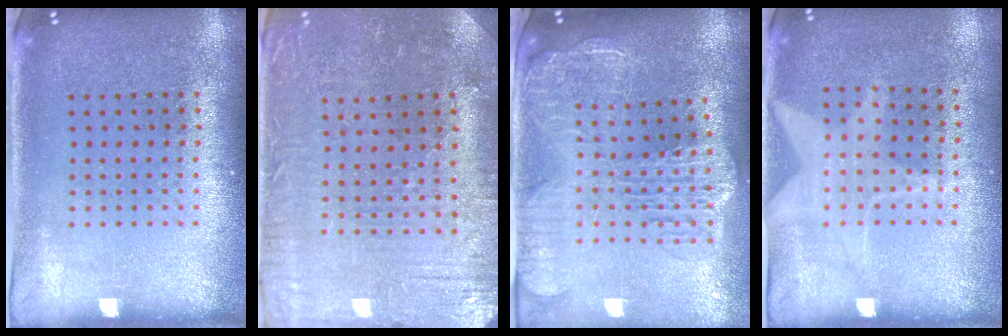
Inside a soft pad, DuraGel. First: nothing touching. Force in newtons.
{"total": 1.0, "press": 0.9, "slide": 0.4}
{"total": 3.2, "press": 2.6, "slide": 1.8}
{"total": 1.2, "press": 1.2, "slide": 0.2}